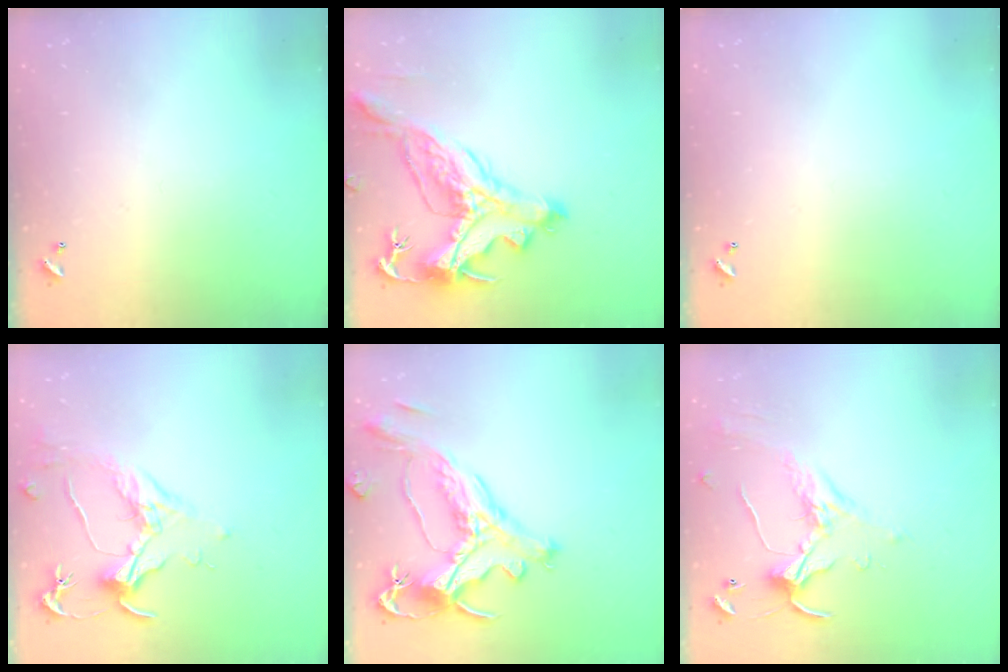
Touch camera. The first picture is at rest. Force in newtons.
{"total": 6.8, "press": 6.6, "slide": 1.9}
{"total": 0.0}
{"total": 1.8, "press": 1.6, "slide": 0.9}
{"total": 2.1, "press": 1.6, "slide": 1.3}
{"total": 1.2, "press": 0.6, "slide": 1.1}